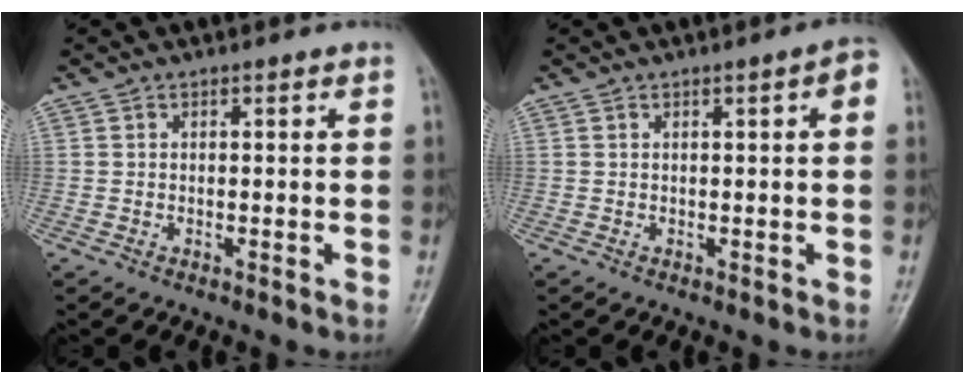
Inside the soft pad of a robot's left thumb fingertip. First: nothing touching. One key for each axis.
{"total": 3.0, "fx": 0.8, "fy": 0.6, "fz": 2.8, "tx": -0.032, "ty": 0.007, "tz": 0.006}